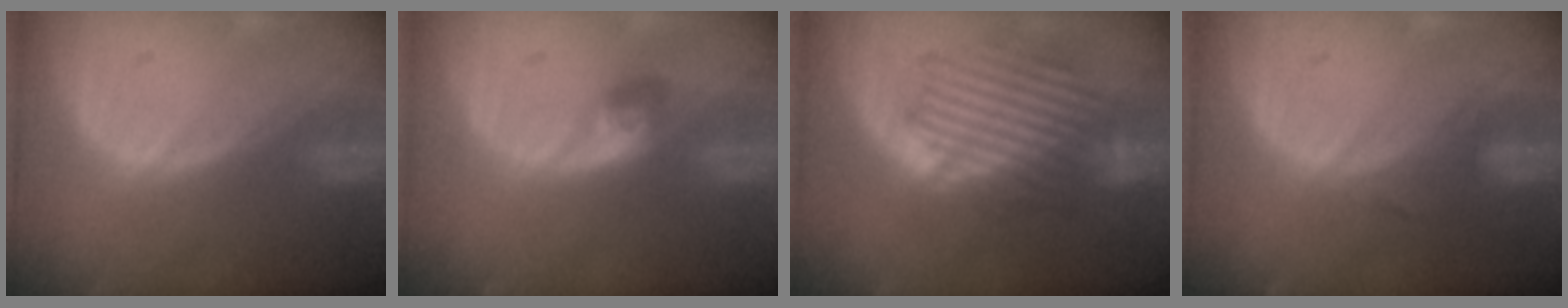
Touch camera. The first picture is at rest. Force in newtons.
{"total": 3.0, "press": 2.6, "slide": 1.4}
{"total": 8.8, "press": 8.4, "slide": 2.6}
{"total": 2.5, "press": 2.5, "slide": 0.2}